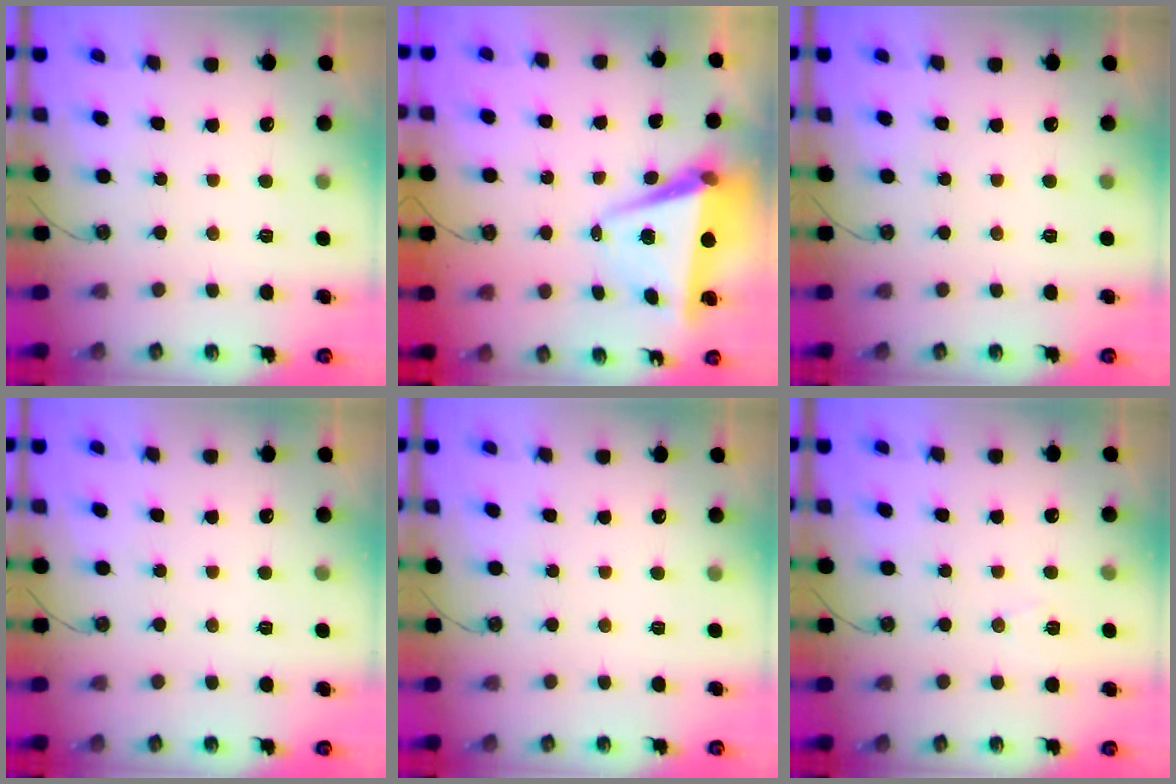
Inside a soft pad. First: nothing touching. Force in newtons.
{"total": 7.2, "press": 5.8, "slide": 4.4}
{"total": 0.0}
{"total": 4.1, "press": 0.3, "slide": 4.1}
{"total": 0.0}
{"total": 7.2, "press": 5.7, "slide": 4.3}